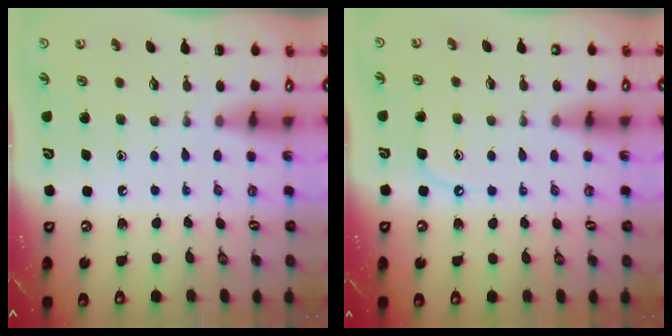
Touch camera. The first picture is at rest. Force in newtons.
{"total": 4.5, "press": 4.5, "slide": 0.6}